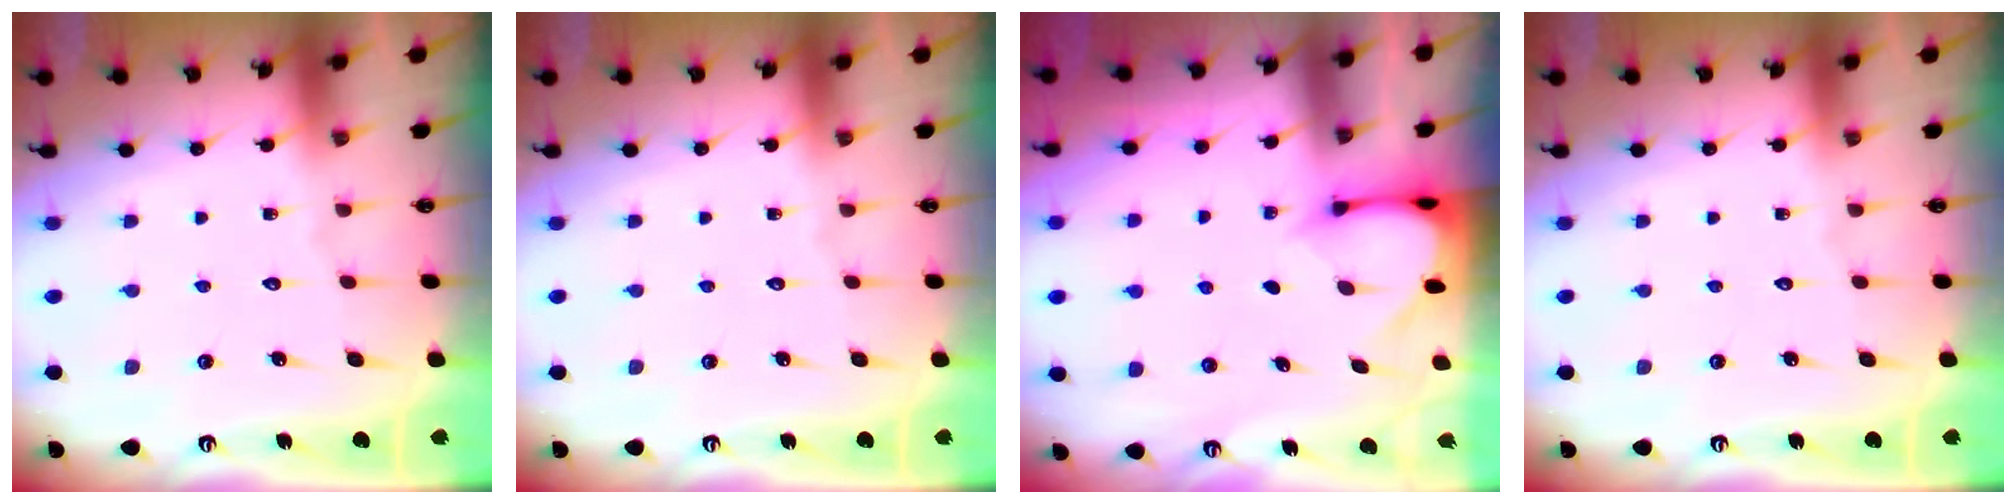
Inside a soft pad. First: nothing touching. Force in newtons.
{"total": 0.0}
{"total": 3.4, "press": 3.4, "slide": 0.3}
{"total": 0.0}